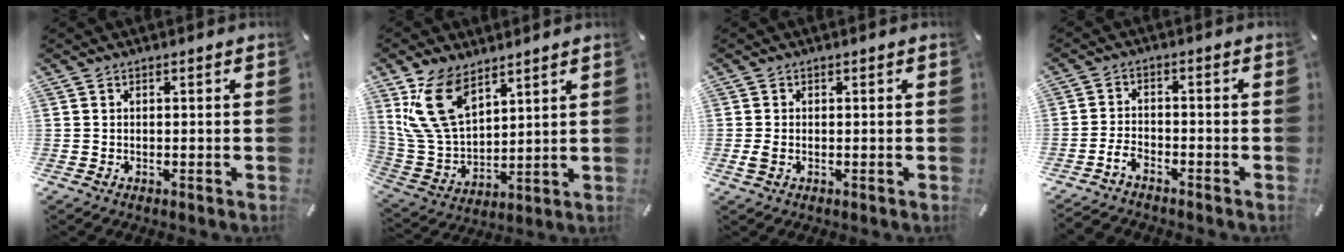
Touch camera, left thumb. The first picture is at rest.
{"total": 15.1, "force": [8.5, 9.0, 8.6], "torque": [-0.218, -0.032, 0.160]}
{"total": 1.7, "force": [-0.2, 1.1, 1.3], "torque": [-0.030, -0.001, -0.006]}
{"total": 4.1, "force": [-3.2, 1.9, 1.9], "torque": [-0.052, 0.011, -0.064]}